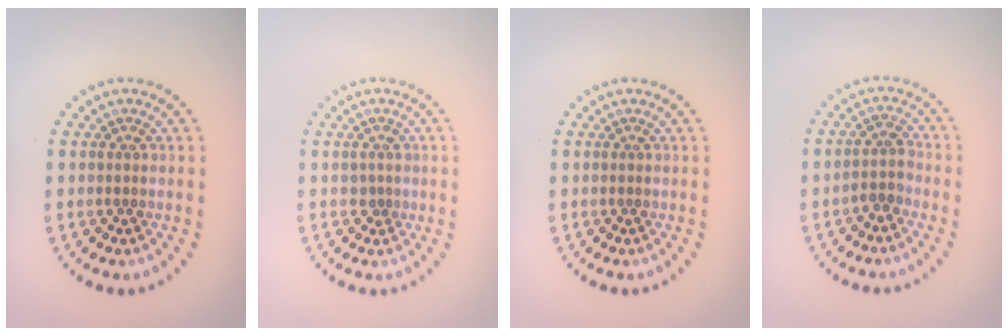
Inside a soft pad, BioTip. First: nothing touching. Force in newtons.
{"total": 1.1, "press": 0.8, "slide": 0.7}
{"total": 0.0}
{"total": 1.9, "press": 1.5, "slide": 1.0}